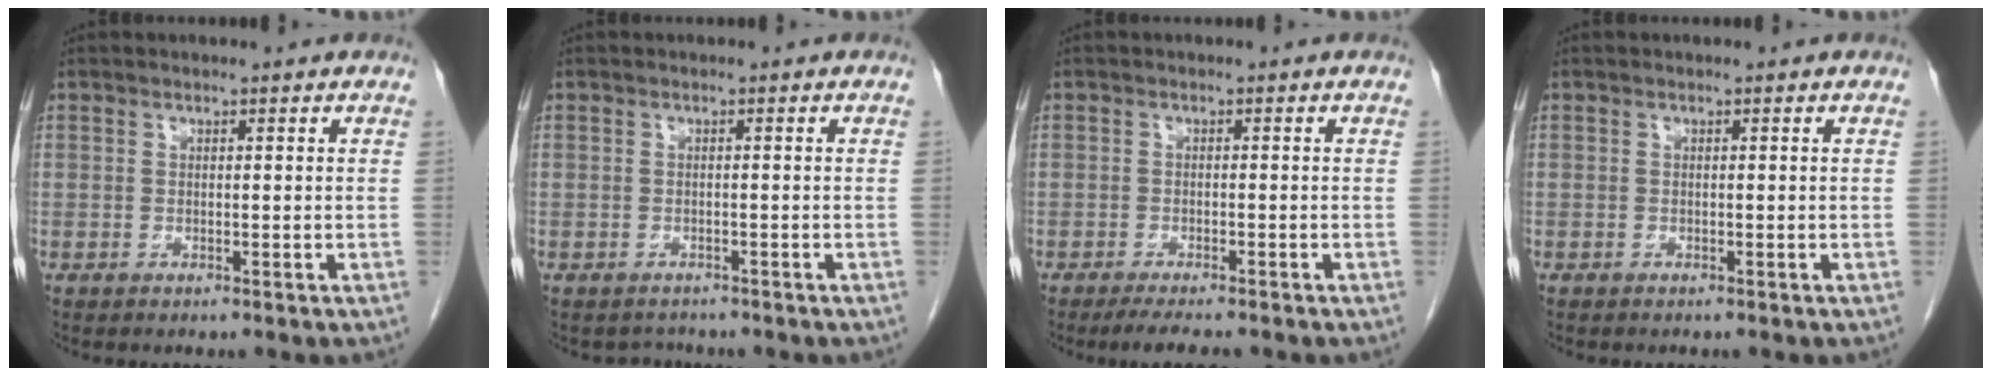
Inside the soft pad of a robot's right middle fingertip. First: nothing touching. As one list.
[{"total": 1.7, "force": [-1.5, 0.7, -0.2], "torque": [-0.002, -0.004, -0.023]}, {"total": 4.6, "force": [-3.8, 0.6, 2.5], "torque": [-0.037, -0.010, -0.056]}, {"total": 0.0}]